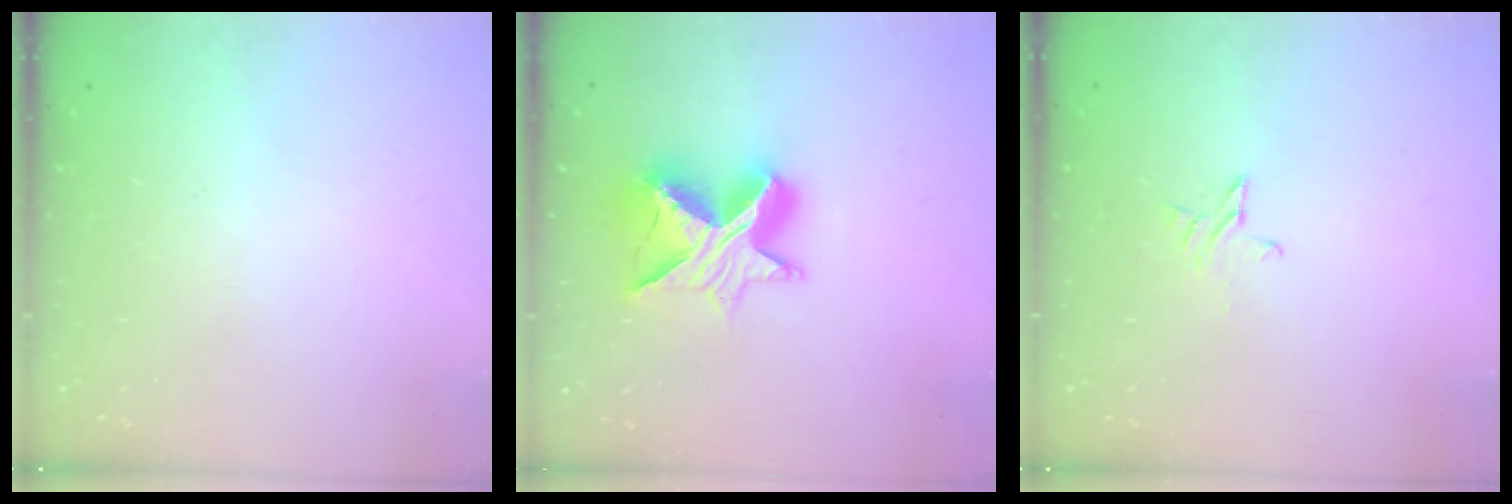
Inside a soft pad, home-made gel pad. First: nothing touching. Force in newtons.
{"total": 13.1, "press": 13.1, "slide": 0.6}
{"total": 3.0, "press": 3.0, "slide": 0.3}